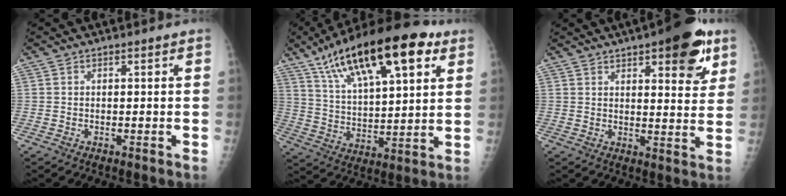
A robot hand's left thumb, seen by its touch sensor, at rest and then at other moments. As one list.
[{"total": 24.3, "force": [13.1, 8.7, 18.5], "torque": [-0.289, -0.023, 0.226]}, {"total": 13.1, "force": [7.1, 4.6, 10.0], "torque": [-0.096, -0.028, 0.091]}]